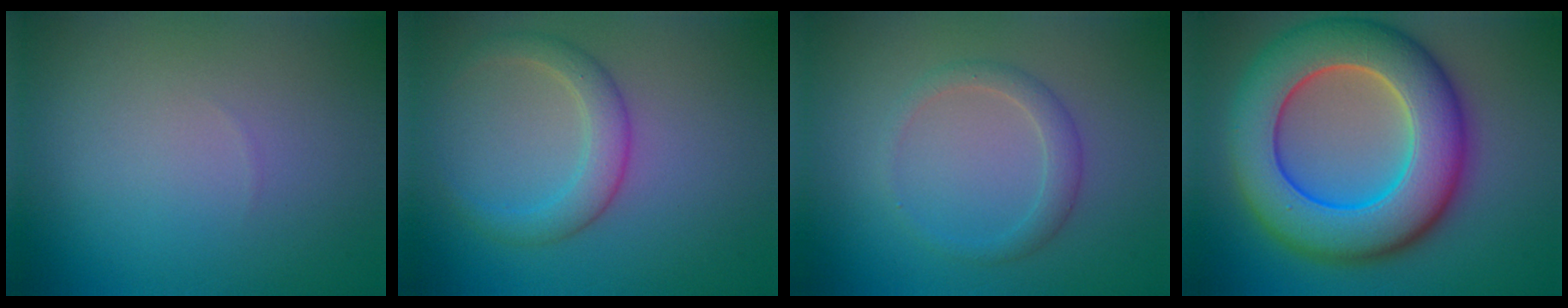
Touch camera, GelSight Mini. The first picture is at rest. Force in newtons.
{"total": 2.9, "press": 2.9, "slide": 0.3}
{"total": 1.9, "press": 1.9, "slide": 0.0}
{"total": 12.3, "press": 12.3, "slide": 0.5}